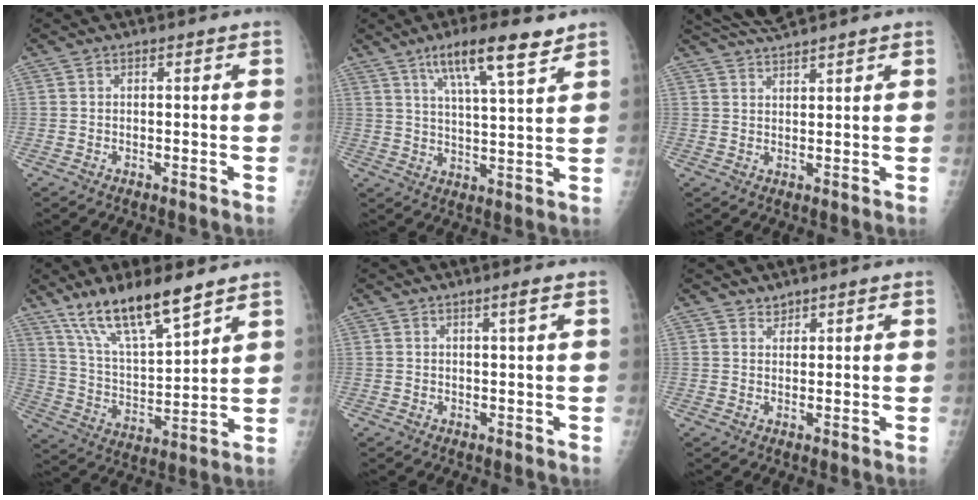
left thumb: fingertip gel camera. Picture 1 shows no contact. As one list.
[{"total": 11.8, "force": [7.5, 2.0, 8.9], "torque": [-0.142, -0.030, 0.126]}, {"total": 5.9, "force": [5.4, 0.2, 2.4], "torque": [-0.042, 0.001, 0.104]}, {"total": 15.4, "force": [11.1, 3.3, 10.1], "torque": [-0.170, -0.059, 0.219]}, {"total": 1.8, "force": [0.9, -0.2, 1.5], "torque": [-0.026, -0.006, 0.017]}, {"total": 0.8, "force": [0.7, 0.4, 0.0], "torque": [0.011, -0.005, 0.009]}]